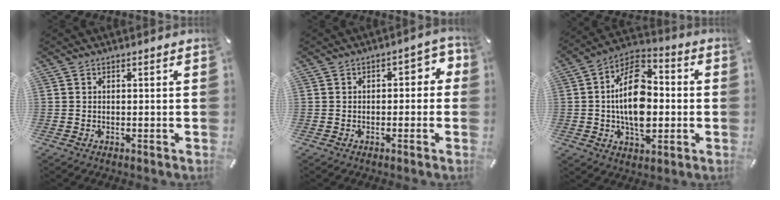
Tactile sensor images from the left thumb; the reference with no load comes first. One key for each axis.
{"total": 4.0, "fx": -0.4, "fy": 2.6, "fz": 3.1, "tx": -0.036, "ty": 0.008, "tz": -0.018}
{"total": 16.8, "fx": -0.9, "fy": 10.6, "fz": 13.1, "tx": -0.254, "ty": 0.003, "tz": -0.021}